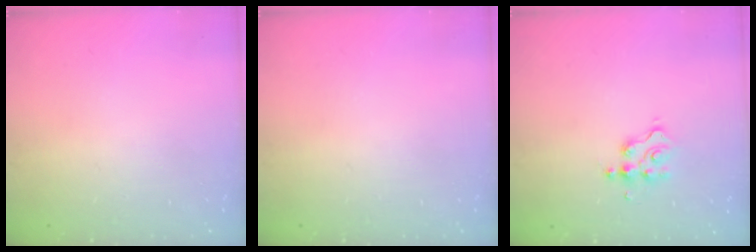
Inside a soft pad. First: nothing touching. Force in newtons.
{"total": 0.0}
{"total": 3.4, "press": 3.4, "slide": 0.3}